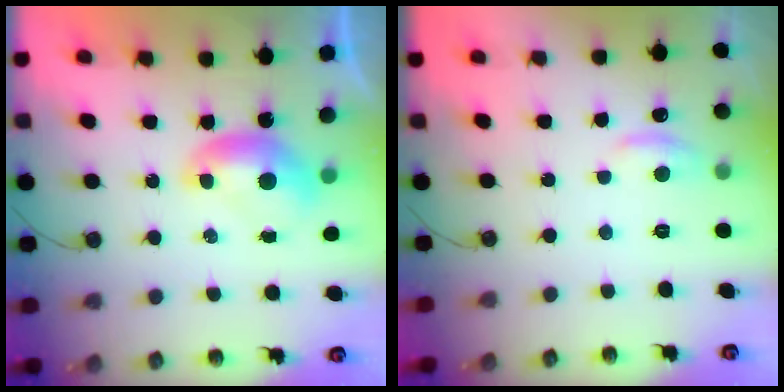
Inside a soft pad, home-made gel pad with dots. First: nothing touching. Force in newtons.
{"total": 1.7, "press": 1.6, "slide": 0.7}